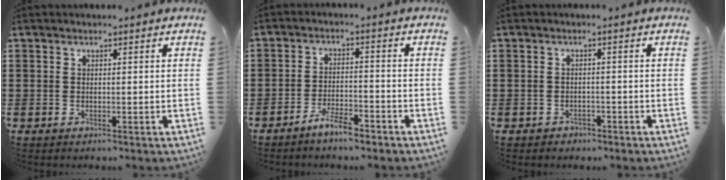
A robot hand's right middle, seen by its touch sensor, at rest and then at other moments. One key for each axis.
{"total": 4.7, "fx": -4.1, "fy": 0.8, "fz": 2.1, "tx": -0.050, "ty": 0.001, "tz": -0.082}
{"total": 1.3, "fx": -1.1, "fy": 0.6, "fz": 0.0, "tx": -0.007, "ty": 0.000, "tz": -0.026}